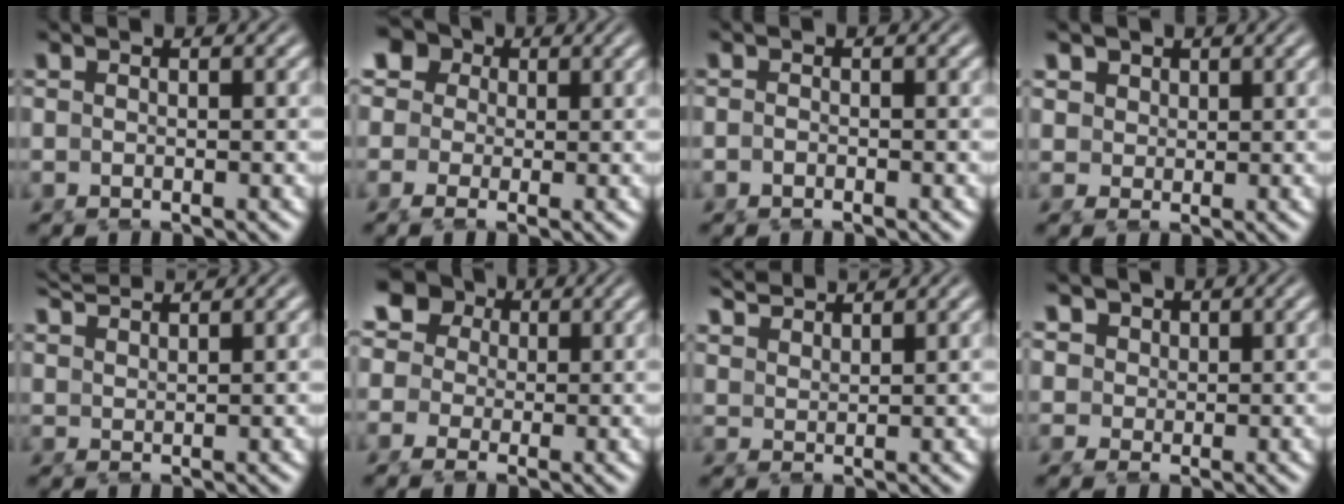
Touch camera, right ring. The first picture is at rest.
{"total": 8.1, "force": [2.3, 6.7, 3.8], "torque": [-0.085, 0.002, 0.023]}
{"total": 0.9, "force": [-0.9, -0.2, 0.1], "torque": [-0.002, -0.009, -0.014]}
{"total": 2.9, "force": [1.7, 2.2, 1.1], "torque": [-0.032, -0.010, 0.042]}
{"total": 3.2, "force": [3.2, -0.5, 0.4], "torque": [0.002, 0.002, 0.064]}
{"total": 9.9, "force": [2.9, 8.2, 4.8], "torque": [-0.108, -0.002, 0.034]}
{"total": 3.5, "force": [3.5, 0.0, 0.6], "torque": [-0.003, 0.001, 0.071]}
{"total": 3.9, "force": [1.9, 3.1, 1.5], "torque": [-0.044, -0.011, 0.043]}